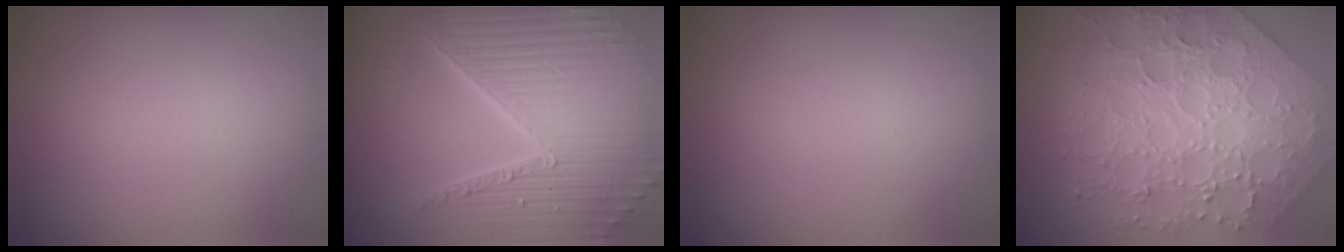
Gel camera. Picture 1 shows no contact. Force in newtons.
{"total": 9.5, "press": 6.0, "slide": 7.4}
{"total": 0.0}
{"total": 6.5, "press": 5.8, "slide": 3.0}